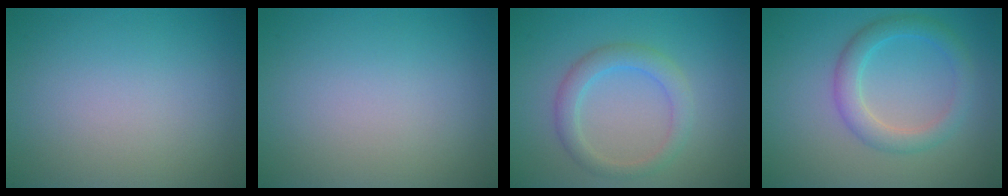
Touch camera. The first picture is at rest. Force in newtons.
{"total": 0.0}
{"total": 2.8, "press": 2.8, "slide": 0.2}
{"total": 3.2, "press": 3.2, "slide": 0.2}